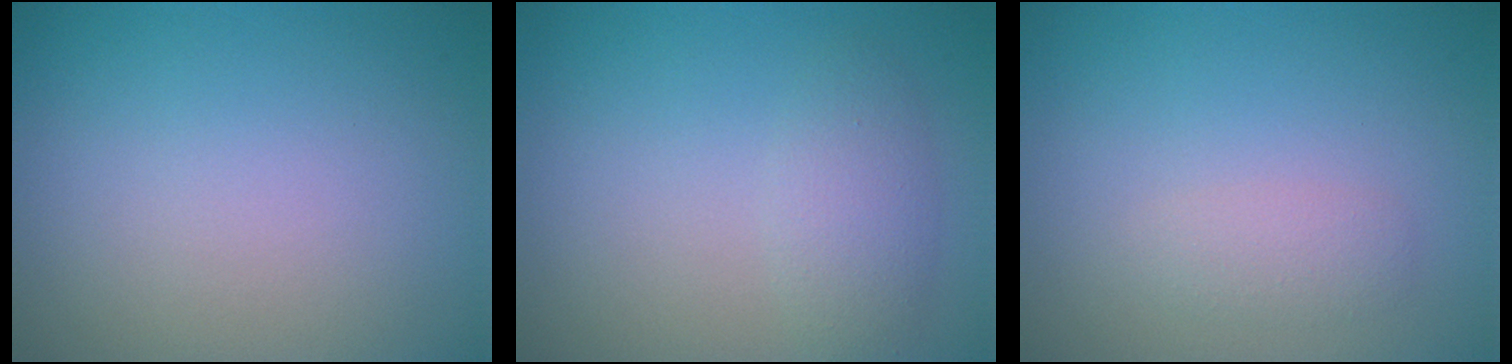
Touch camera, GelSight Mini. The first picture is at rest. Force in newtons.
{"total": 2.0, "press": 2.0, "slide": 0.1}
{"total": 1.3, "press": 1.3, "slide": 0.1}